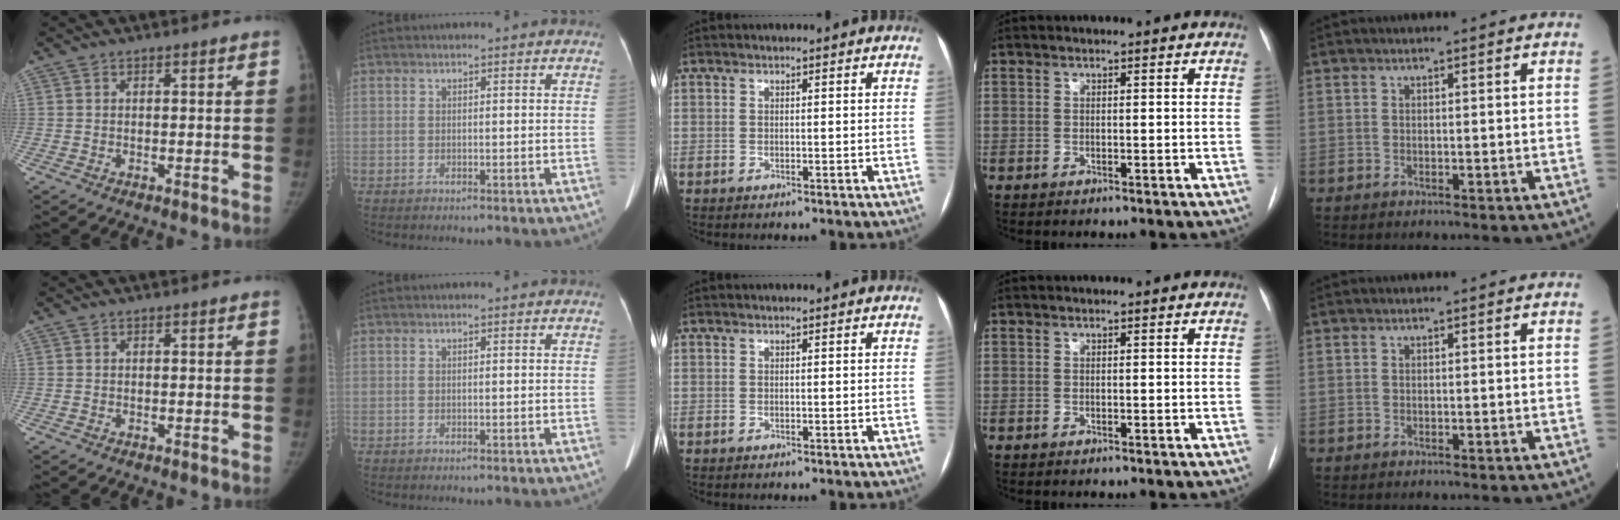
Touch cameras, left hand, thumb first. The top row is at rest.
{}